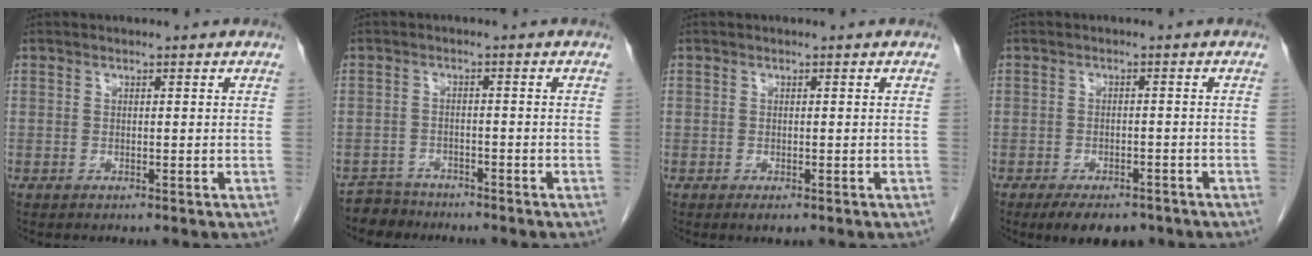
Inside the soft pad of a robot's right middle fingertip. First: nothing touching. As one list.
[{"total": 3.6, "force": [-3.2, 1.5, -0.7], "torque": [0.010, -0.001, -0.058]}, {"total": 1.1, "force": [-0.6, 0.5, 0.8], "torque": [-0.012, -0.002, -0.004]}, {"total": 7.2, "force": [-5.4, 3.2, 3.6], "torque": [-0.047, -0.002, -0.076]}]